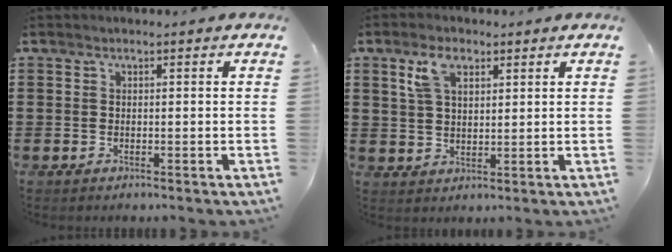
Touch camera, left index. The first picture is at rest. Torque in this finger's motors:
{"motor_torque": [1.12, 1.02, 0.31, 0.03]}